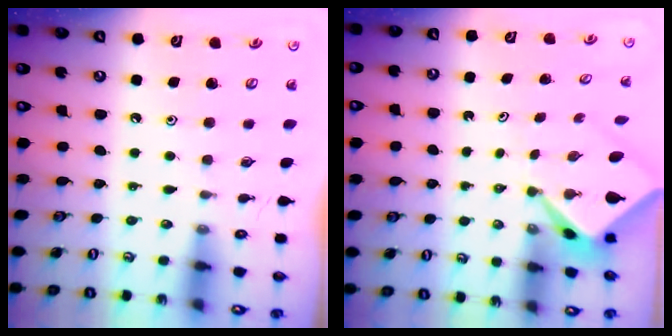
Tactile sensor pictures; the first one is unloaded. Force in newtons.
{"total": 2.5, "press": 2.5, "slide": 0.1}